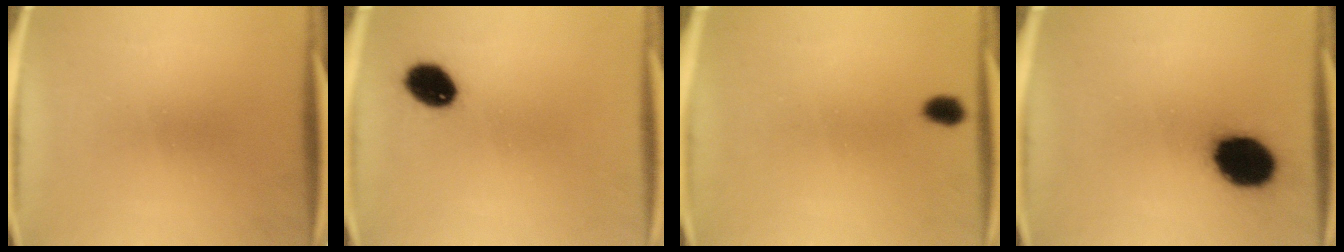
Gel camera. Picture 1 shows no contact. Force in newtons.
{"total": 8.1}
{"total": 2.4}
{"total": 14.4}